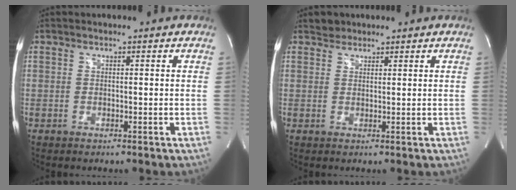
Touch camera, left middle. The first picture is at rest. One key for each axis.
{"total": 1.6, "fx": 1.3, "fy": 1.0, "fz": -0.2, "tx": 0.006, "ty": 0.005, "tz": 0.018}